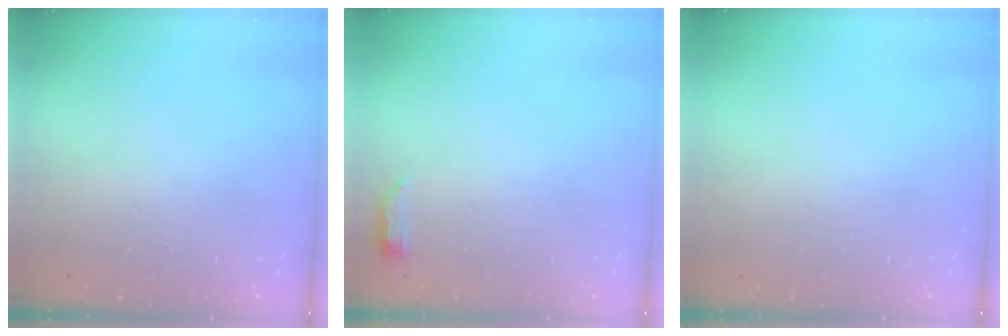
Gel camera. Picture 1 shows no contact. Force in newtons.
{"total": 4.0, "press": 3.7, "slide": 1.3}
{"total": 0.0}